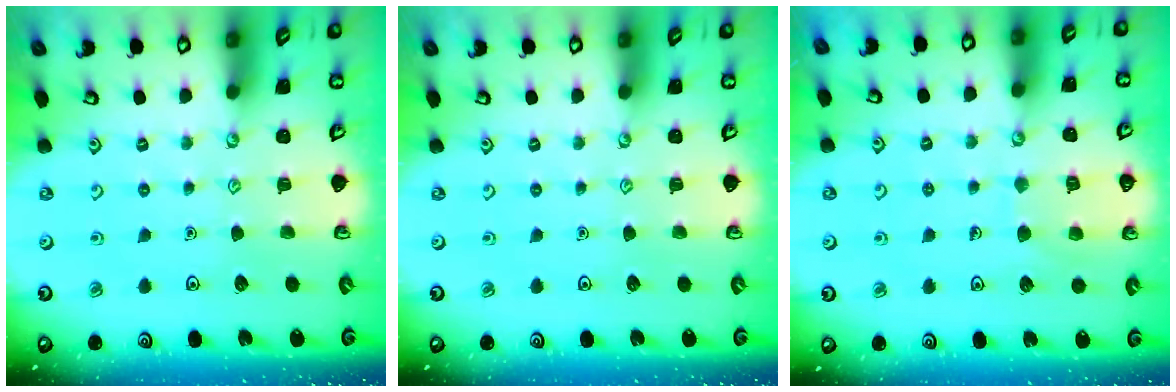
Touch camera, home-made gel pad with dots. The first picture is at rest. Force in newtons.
{"total": 0.0}
{"total": 7.1, "press": 7.1, "slide": 0.5}